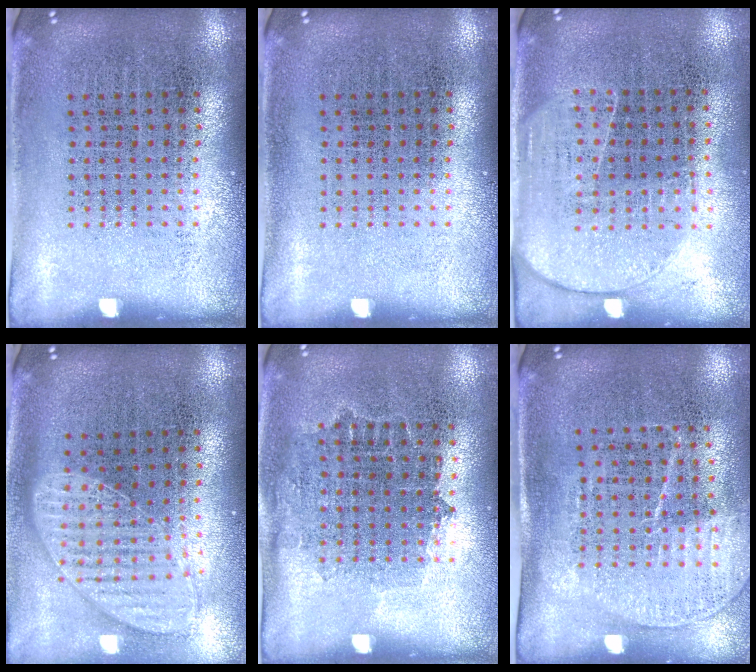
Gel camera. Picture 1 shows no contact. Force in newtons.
{"total": 0.0}
{"total": 1.8, "press": 1.5, "slide": 0.9}
{"total": 1.4, "press": 1.2, "slide": 0.7}
{"total": 0.8, "press": 0.8, "slide": 0.4}
{"total": 1.5, "press": 1.3, "slide": 0.8}